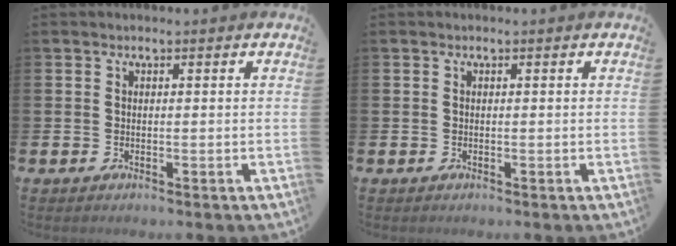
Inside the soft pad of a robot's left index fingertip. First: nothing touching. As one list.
[{"total": 0.0}]